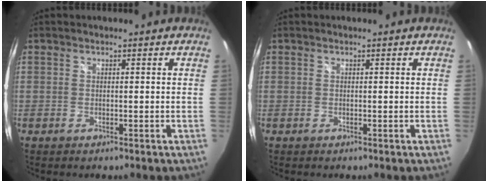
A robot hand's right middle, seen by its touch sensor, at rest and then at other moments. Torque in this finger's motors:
{"motor_torque": [0.00, 0.00, 0.00, 0.00]}